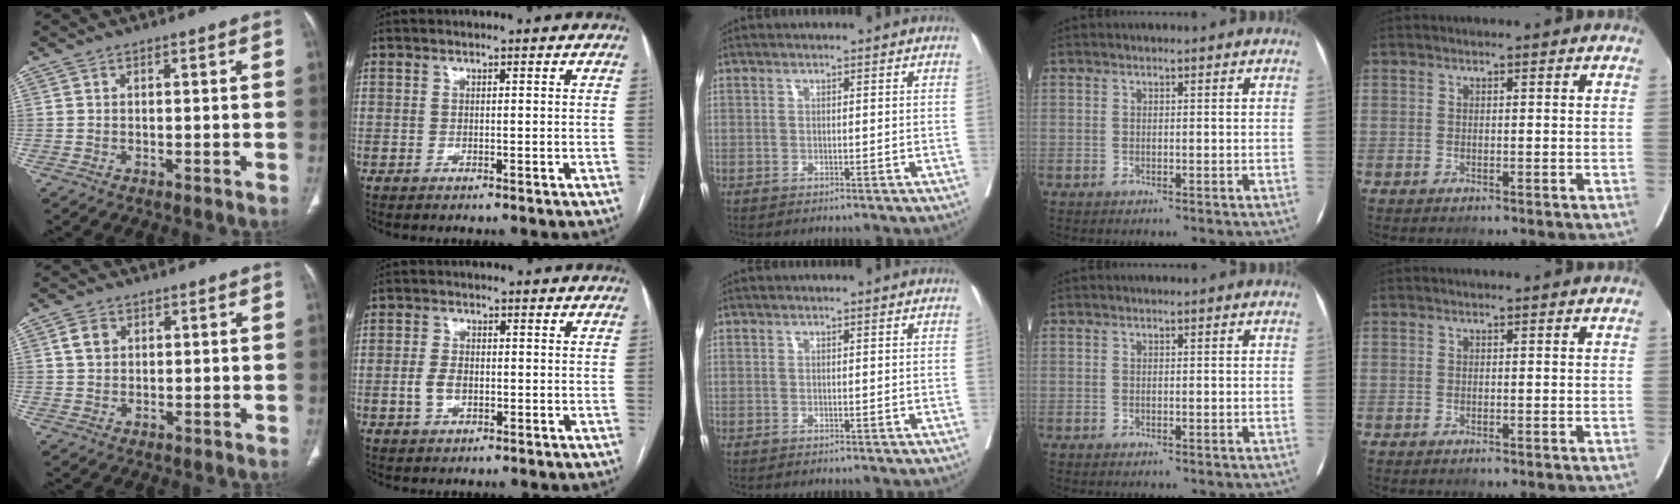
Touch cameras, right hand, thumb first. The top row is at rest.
{"thumb": {"total": 3.3, "force": [1.1, 2.6, 1.7], "torque": [-0.020, 0.001, 0.024]}, "index": {"total": 3.4, "force": [-0.8, 2.0, 2.6], "torque": [-0.059, 0.004, -0.014]}}